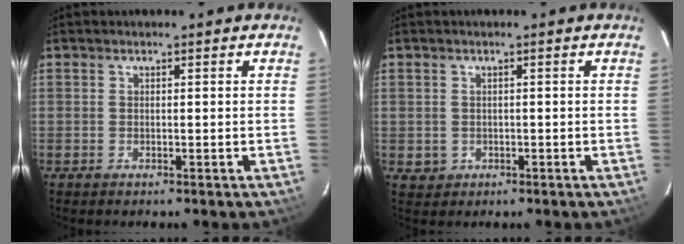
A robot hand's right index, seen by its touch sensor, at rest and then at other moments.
{"total": 2.4, "force": [-0.3, 2.3, 0.4], "torque": [-0.008, 0.002, 0.002]}